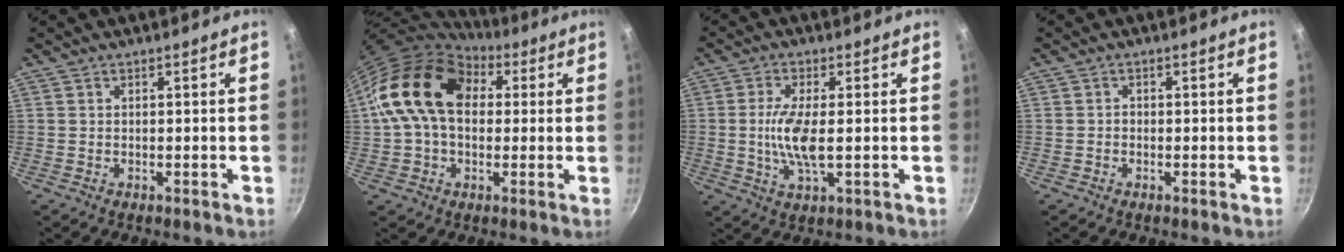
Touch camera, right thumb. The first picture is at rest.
{"total": 17.9, "force": [3.7, 12.6, 12.2], "torque": [-0.187, 0.023, 0.049]}
{"total": 7.8, "force": [-0.3, 2.5, 7.4], "torque": [-0.158, -0.005, -0.007]}
{"total": 0.6, "force": [-0.2, 0.5, 0.3], "torque": [-0.003, 0.002, -0.005]}